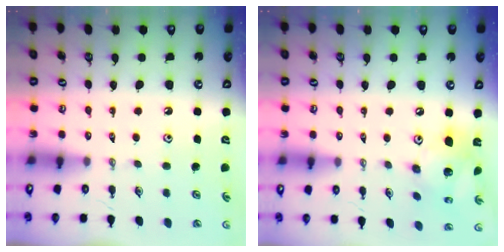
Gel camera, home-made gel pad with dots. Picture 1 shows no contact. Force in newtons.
{"total": 14.2, "press": 13.9, "slide": 3.1}